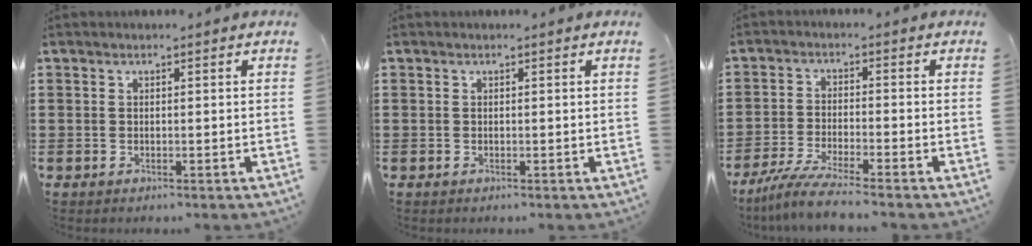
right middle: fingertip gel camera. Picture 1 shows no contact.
{"total": 0.0}
{"total": 5.5, "force": [-4.8, -0.4, 2.6], "torque": [-0.069, -0.023, -0.097]}